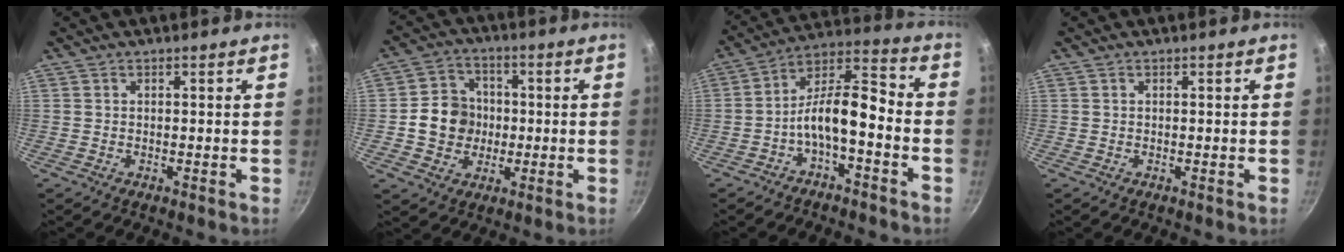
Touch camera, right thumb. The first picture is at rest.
{"total": 9.7, "force": [-0.5, 8.7, 4.1], "torque": [-0.036, 0.017, -0.017]}
{"total": 10.8, "force": [-4.2, 4.3, 9.0], "torque": [-0.155, 0.061, -0.078]}
{"total": 0.0}